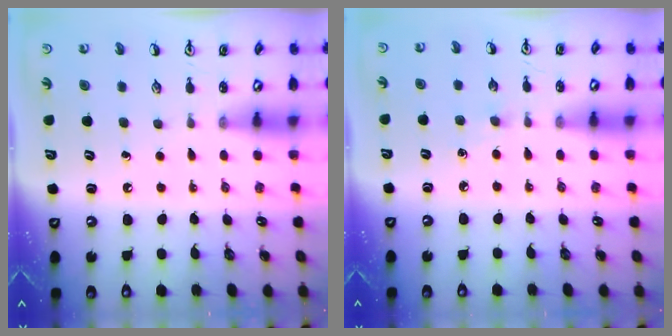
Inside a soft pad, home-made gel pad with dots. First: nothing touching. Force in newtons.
{"total": 2.9, "press": 2.9, "slide": 0.4}